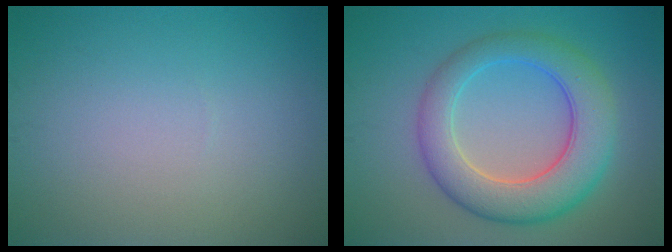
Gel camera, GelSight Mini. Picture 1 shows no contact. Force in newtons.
{"total": 7.5, "press": 7.5, "slide": 0.3}